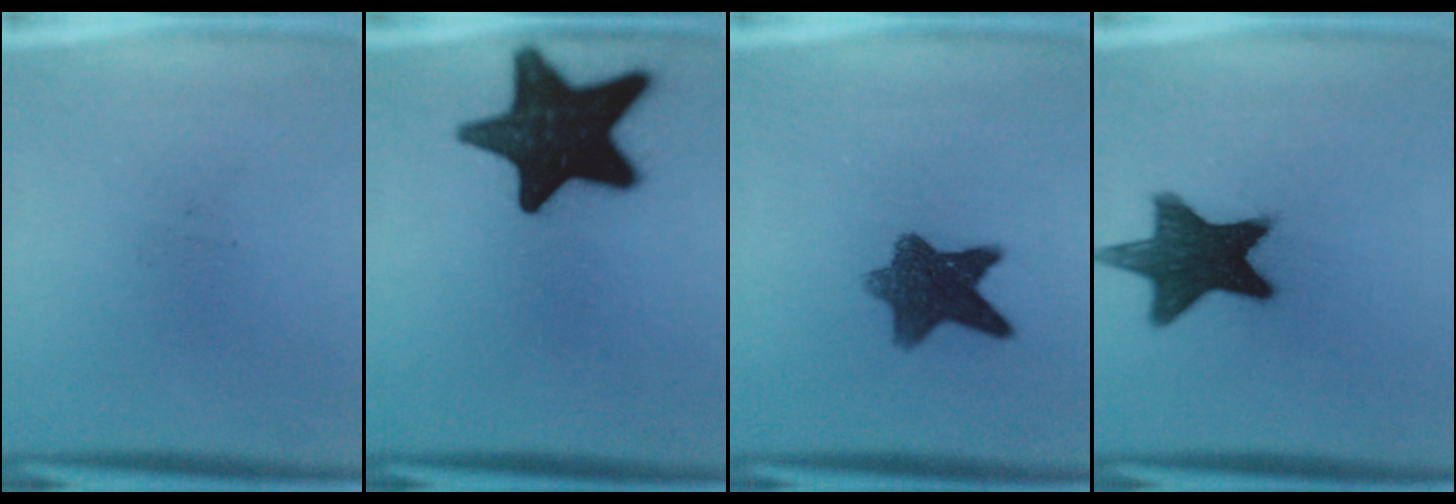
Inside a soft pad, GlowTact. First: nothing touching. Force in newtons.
{"total": 18.4}
{"total": 9.2}
{"total": 14.8}